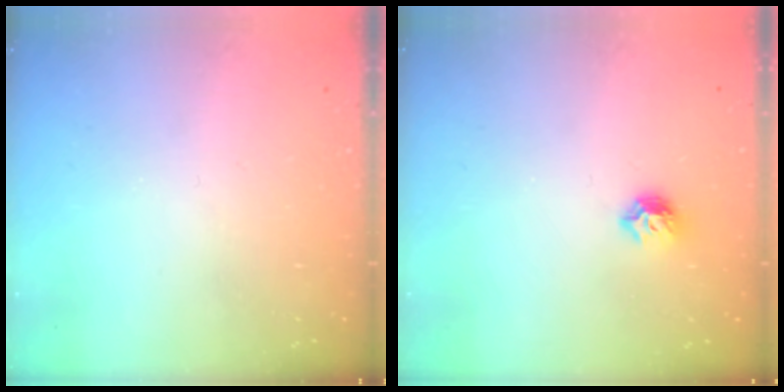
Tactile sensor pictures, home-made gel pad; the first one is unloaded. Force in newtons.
{"total": 6.5, "press": 6.5, "slide": 0.9}